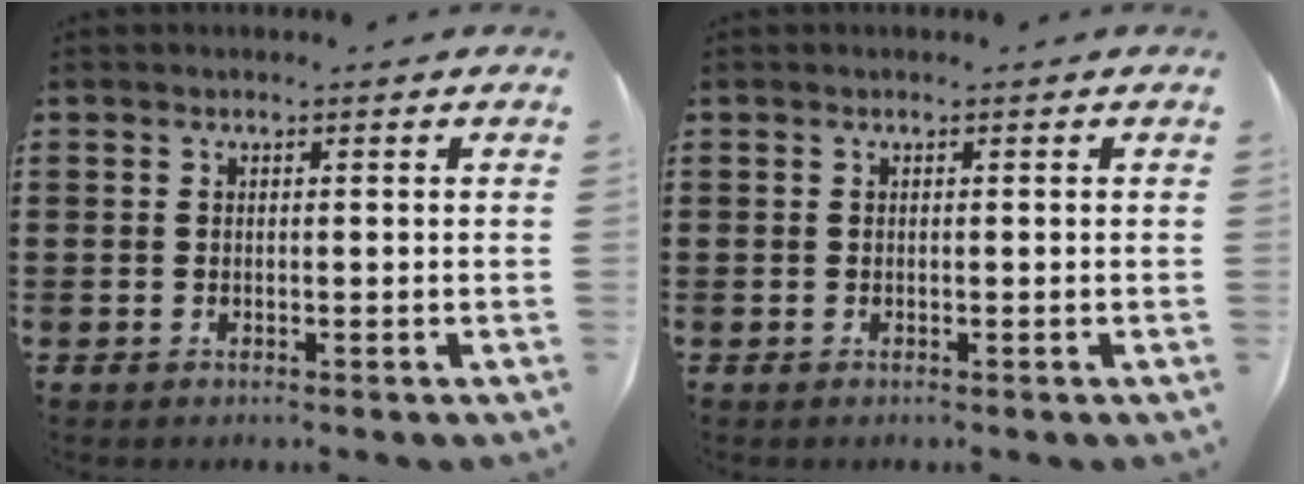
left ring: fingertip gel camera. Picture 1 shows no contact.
{"total": 0.0}